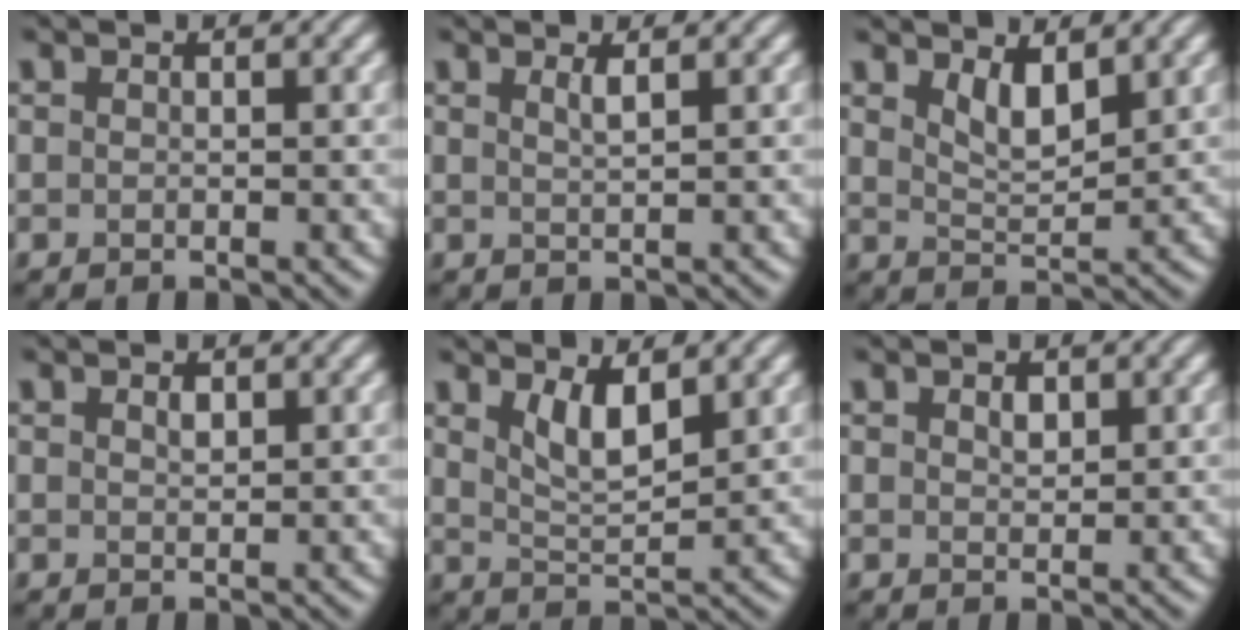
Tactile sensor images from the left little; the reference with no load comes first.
{"total": 1.2, "force": [0.7, 0.3, 1.0], "torque": [-0.011, 0.001, 0.010]}
{"total": 2.8, "force": [1.7, 1.0, 2.0], "torque": [-0.041, -0.009, 0.035]}
{"total": 0.8, "force": [0.5, 0.4, 0.6], "torque": [-0.013, 0.000, 0.009]}
{"total": 3.3, "force": [1.8, 1.1, 2.6], "torque": [-0.052, -0.010, 0.039]}
{"total": 1.1, "force": [0.6, 0.7, 0.7], "torque": [-0.012, 0.000, 0.011]}